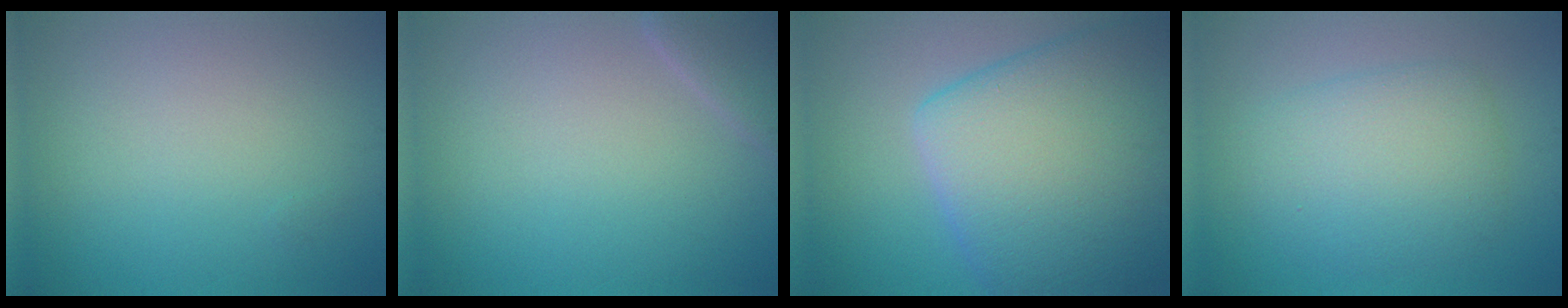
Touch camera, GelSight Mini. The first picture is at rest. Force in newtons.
{"total": 2.5, "press": 2.5, "slide": 0.2}
{"total": 12.1, "press": 12.1, "slide": 0.6}
{"total": 5.0, "press": 5.0, "slide": 0.2}